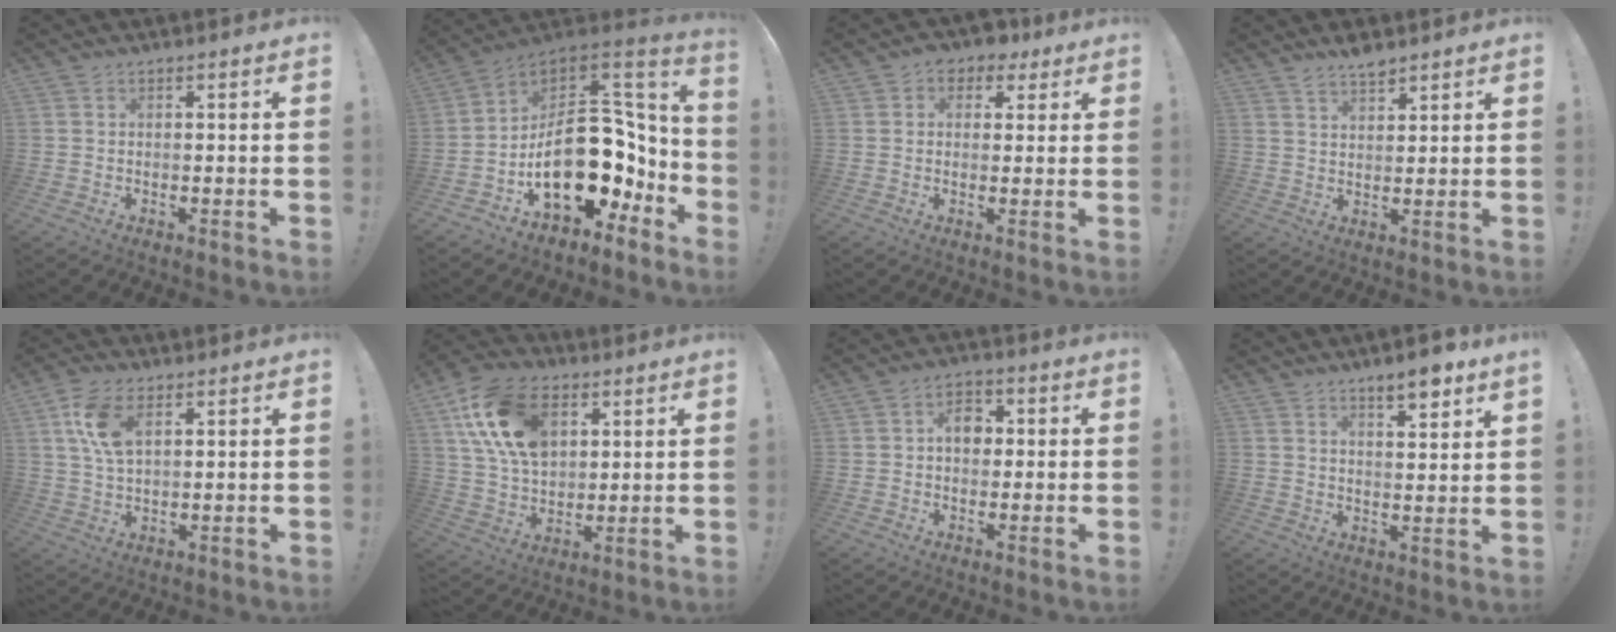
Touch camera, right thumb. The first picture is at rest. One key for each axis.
{"total": 25.6, "fx": -4.1, "fy": 16.8, "fz": 18.8, "tx": -0.268, "ty": 0.016, "tz": -0.028}
{"total": 4.7, "fx": 1.7, "fy": 4.1, "fz": 1.5, "tx": -0.011, "ty": -0.009, "tz": 0.029}
{"total": 4.5, "fx": 4.0, "fy": 1.3, "fz": 1.5, "tx": -0.016, "ty": -0.030, "tz": 0.071}
{"total": 9.5, "fx": 3.8, "fy": 5.1, "fz": 7.0, "tx": -0.150, "ty": -0.005, "tz": 0.069}
{"total": 20.6, "fx": 7.8, "fy": 13.7, "fz": 13.2, "tx": -0.239, "ty": -0.022, "tz": 0.146}
{"total": 7.0, "fx": 0.9, "fy": 5.2, "fz": 4.6, "tx": -0.059, "ty": 0.004, "tz": 0.012}
{"total": 7.0, "fx": 5.3, "fy": 0.7, "fz": 4.6, "tx": -0.063, "ty": -0.035, "tz": 0.085}